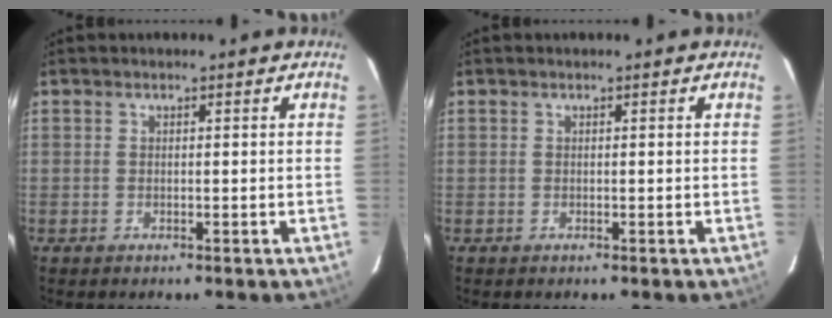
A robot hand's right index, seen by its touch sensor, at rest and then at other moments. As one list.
[{"total": 0.0}]